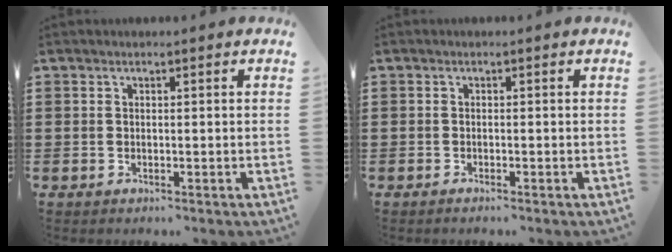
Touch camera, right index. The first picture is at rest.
{"total": 0.6, "force": [-0.6, 0.0, 0.1], "torque": [-0.003, -0.002, -0.011]}